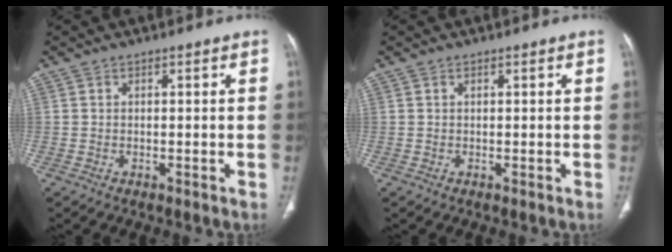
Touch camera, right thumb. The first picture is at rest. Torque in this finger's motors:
{"motor_torque": [0.47, 0.33, -0.13, 0.20, 0.01]}